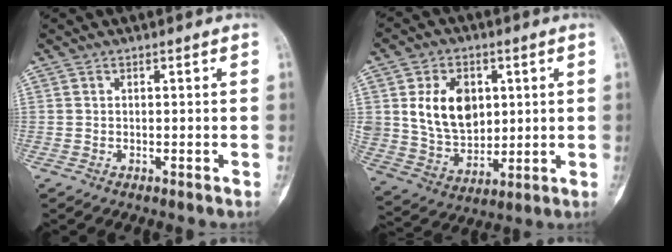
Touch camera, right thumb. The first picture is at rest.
{"total": 14.1, "force": [3.1, 10.4, 9.0], "torque": [-0.113, -0.015, 0.071]}